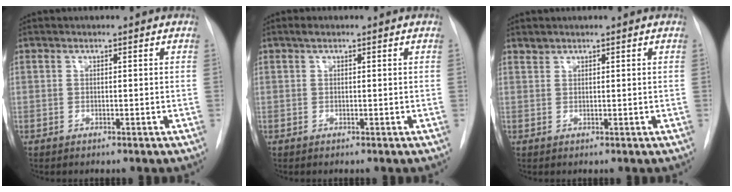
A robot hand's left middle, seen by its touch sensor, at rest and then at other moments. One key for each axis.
{"total": 0.8, "fx": 0.6, "fy": 0.3, "fz": 0.5, "tx": -0.013, "ty": 0.010, "tz": 0.009}
{"total": 0.8, "fx": 0.8, "fy": 0.2, "fz": -0.1, "tx": 0.000, "ty": 0.002, "tz": 0.015}